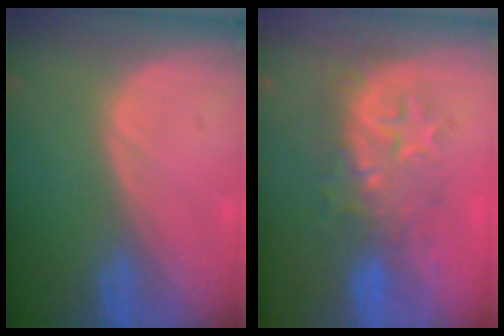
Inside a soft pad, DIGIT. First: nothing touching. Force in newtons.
{"total": 8.7, "press": 8.0, "slide": 3.5}